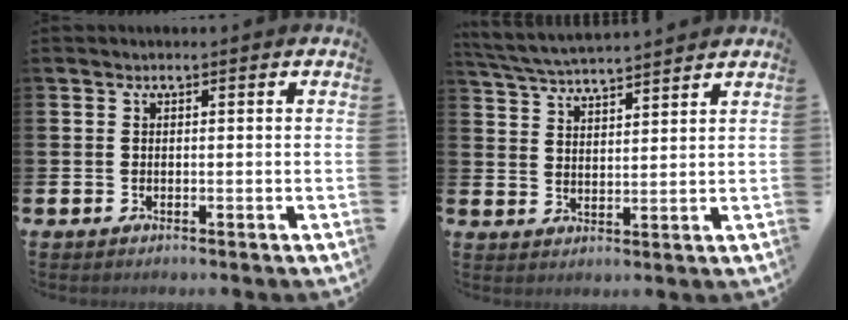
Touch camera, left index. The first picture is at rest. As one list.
[{"total": 4.8, "force": [4.8, 0.1, 0.7], "torque": [-0.031, -0.029, 0.084]}]